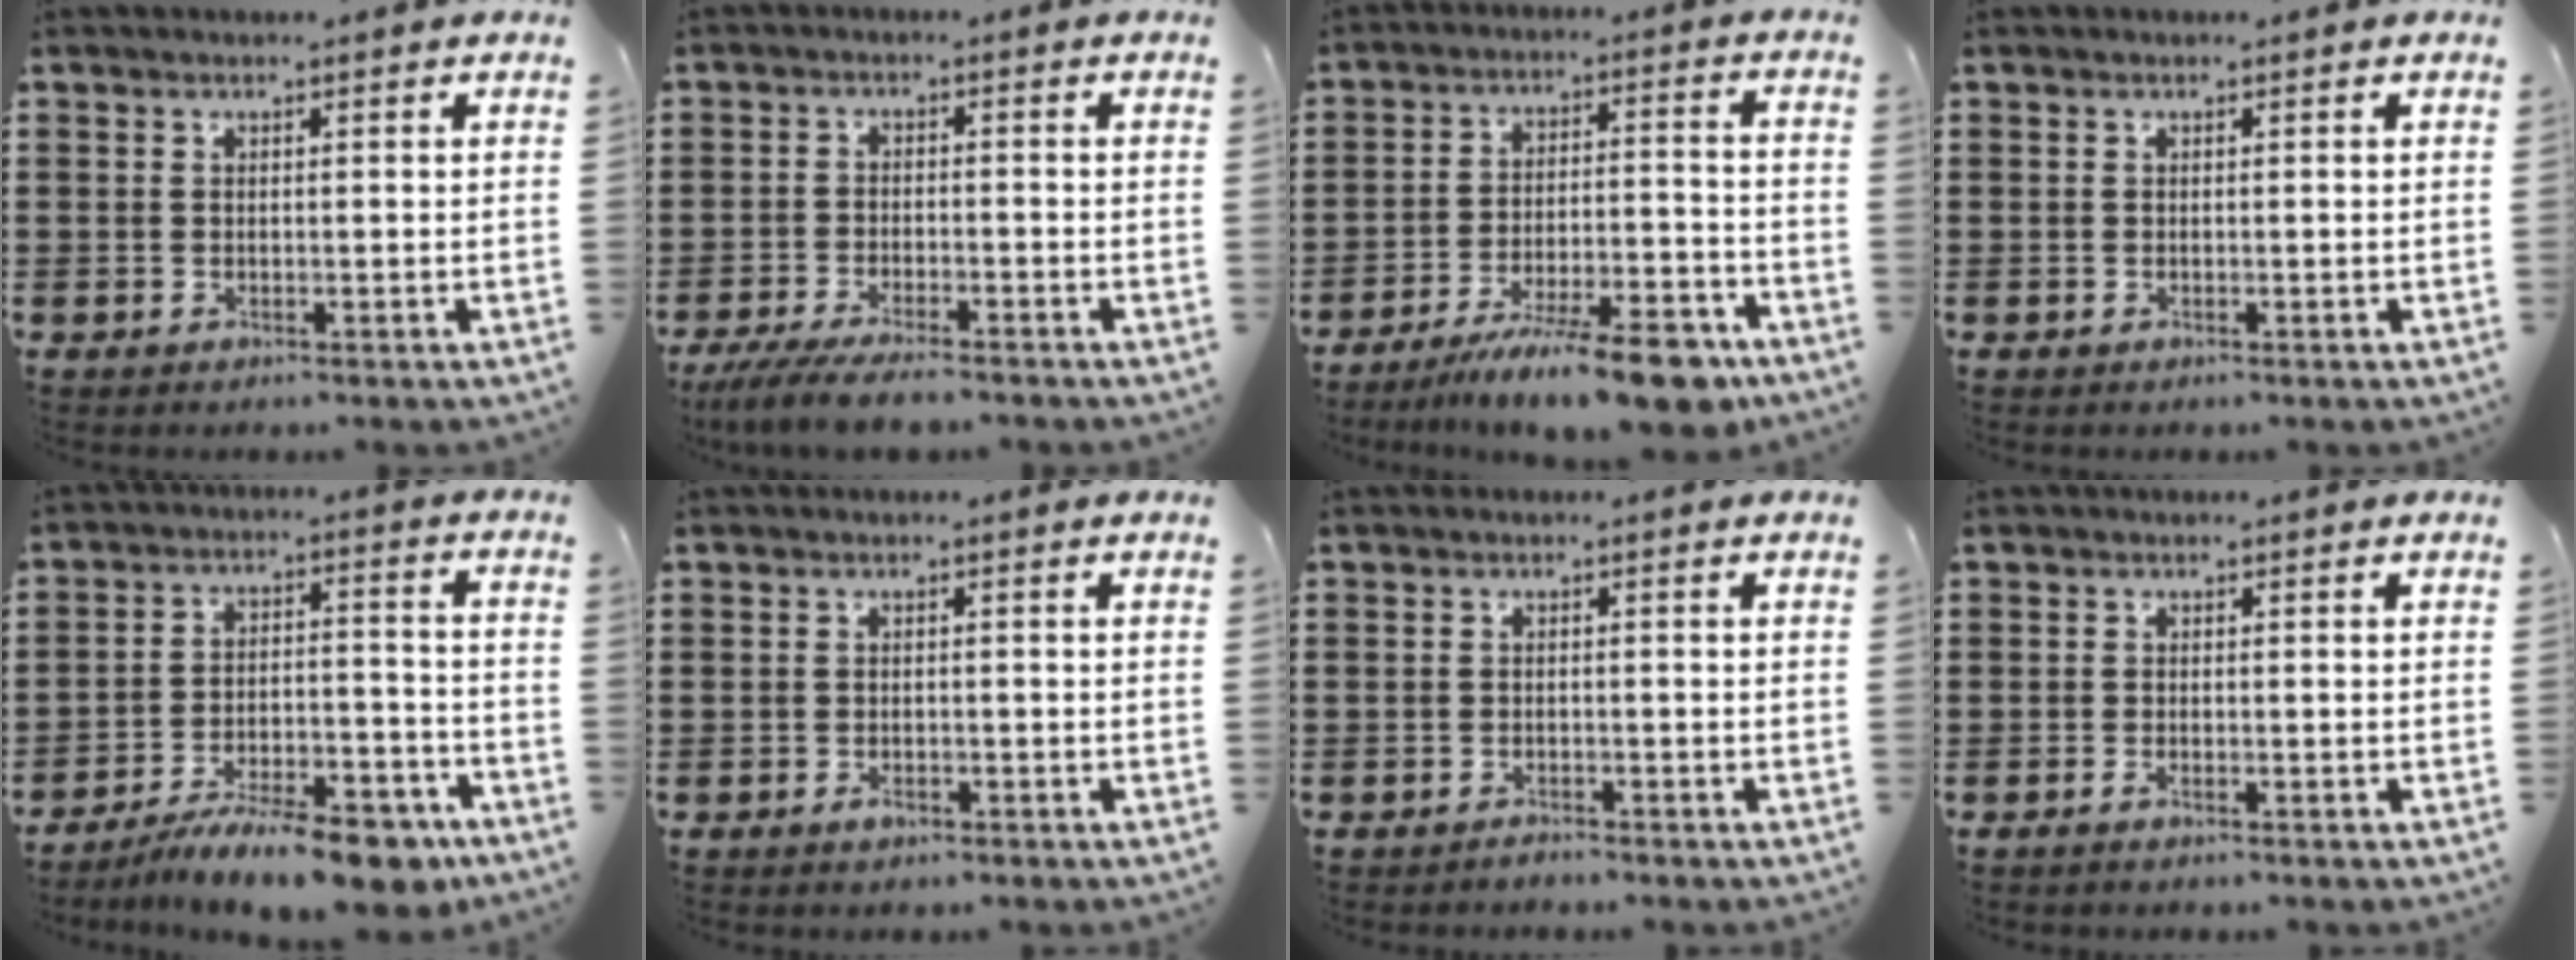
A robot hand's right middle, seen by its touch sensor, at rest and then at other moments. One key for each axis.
{"total": 5.0, "fx": -4.5, "fy": 0.4, "fz": 2.3, "tx": -0.059, "ty": -0.015, "tz": -0.088}
{"total": 12.6, "fx": -10.0, "fy": 1.9, "fz": 7.4, "tx": -0.109, "ty": 0.031, "tz": -0.174}
{"total": 0.0}
{"total": 11.4, "fx": -9.7, "fy": 2.0, "fz": 5.7, "tx": -0.081, "ty": 0.031, "tz": -0.176}
{"total": 1.0, "fx": -0.8, "fy": 0.4, "fz": 0.5, "tx": -0.013, "ty": -0.004, "tz": -0.014}
{"total": 1.2, "fx": -1.2, "fy": 0.2, "fz": -0.1, "tx": -0.003, "ty": 0.002, "tz": -0.026}
{"total": 0.6, "fx": -0.5, "fy": 0.1, "fz": 0.4, "tx": -0.010, "ty": -0.002, "tz": -0.008}